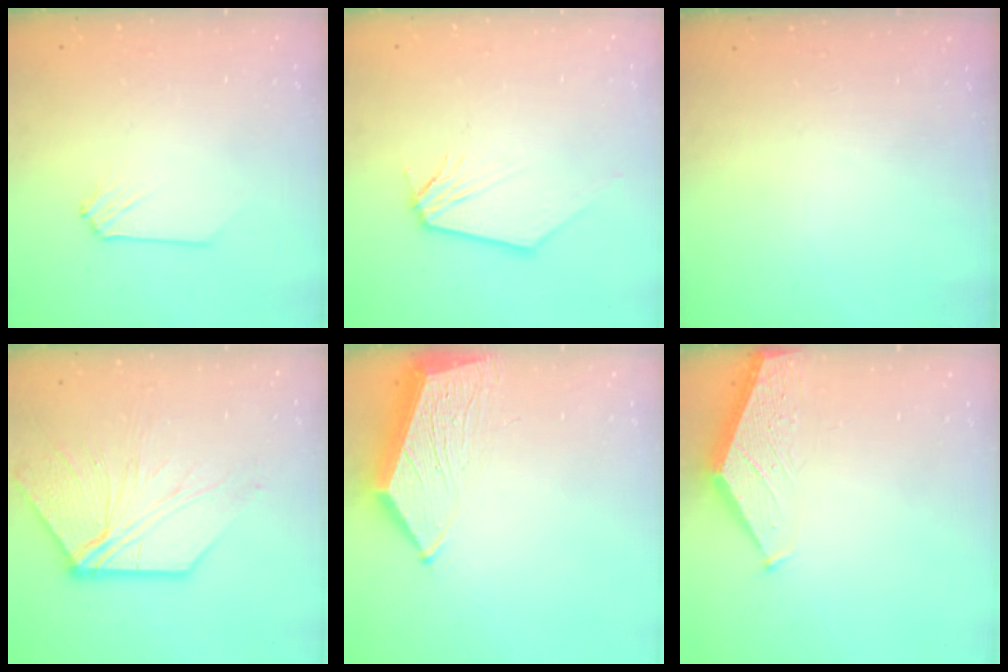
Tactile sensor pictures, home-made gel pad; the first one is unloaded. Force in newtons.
{"total": 0.0}
{"total": 0.0}
{"total": 12.5, "press": 12.5, "slide": 1.1}
{"total": 7.5, "press": 7.4, "slide": 1.2}
{"total": 1.8, "press": 1.8, "slide": 0.2}